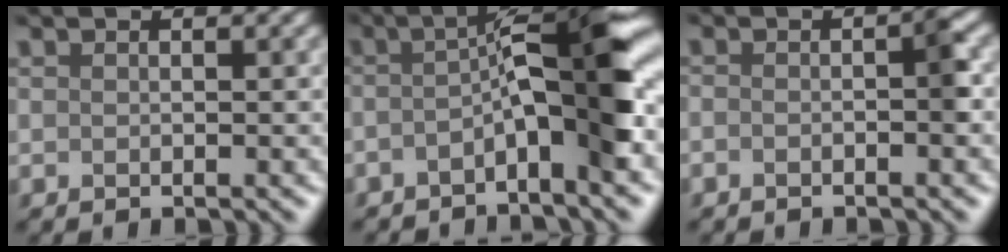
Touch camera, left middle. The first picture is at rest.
{"total": 6.7, "force": [-1.5, 0.9, 6.5], "torque": [-0.097, 0.022, -0.040]}
{"total": 1.2, "force": [-0.8, 0.0, 0.9], "torque": [-0.019, 0.004, -0.019]}